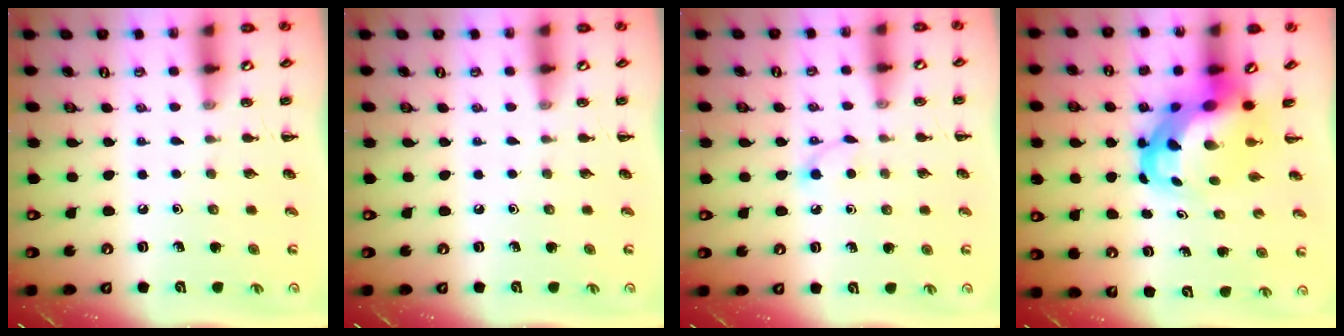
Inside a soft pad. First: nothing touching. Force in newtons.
{"total": 0.0}
{"total": 2.8, "press": 2.7, "slide": 0.9}
{"total": 7.7, "press": 7.3, "slide": 2.2}